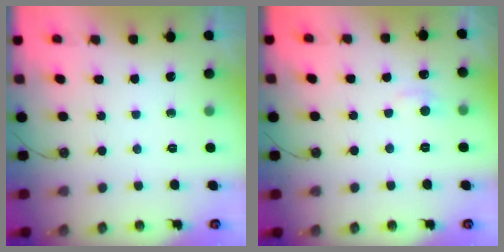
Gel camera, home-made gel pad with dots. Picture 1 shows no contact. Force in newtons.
{"total": 1.8, "press": 1.7, "slide": 0.6}